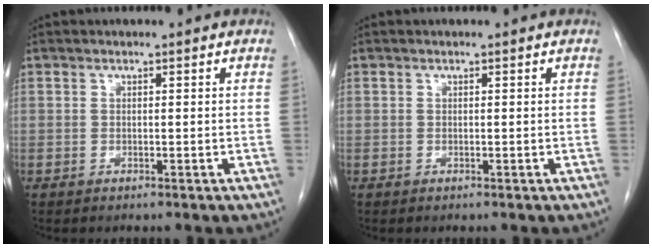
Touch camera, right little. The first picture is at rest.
{"total": 0.0}